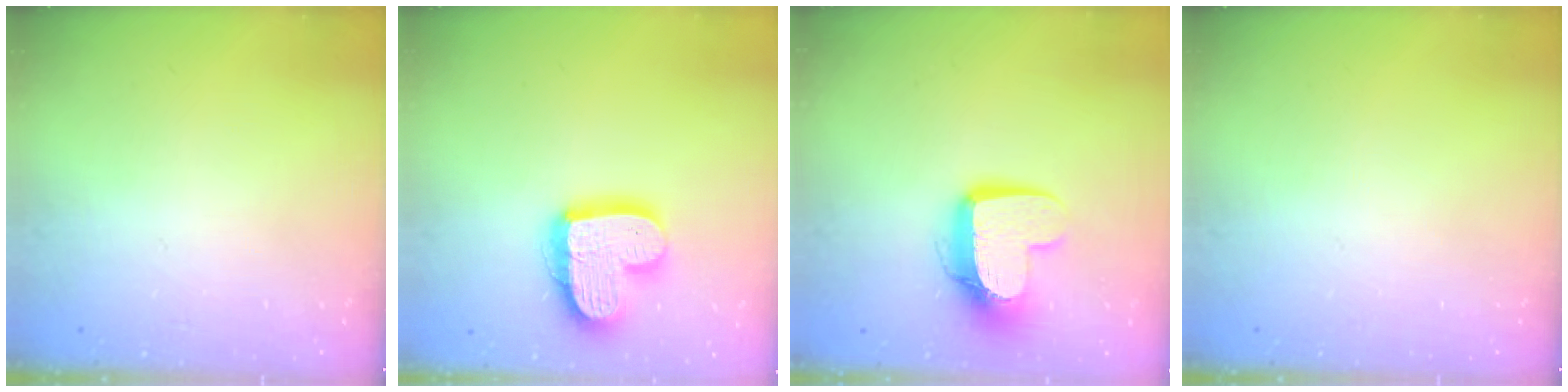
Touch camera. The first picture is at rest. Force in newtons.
{"total": 17.4, "press": 17.3, "slide": 1.6}
{"total": 12.2, "press": 12.2, "slide": 1.2}
{"total": 0.0}